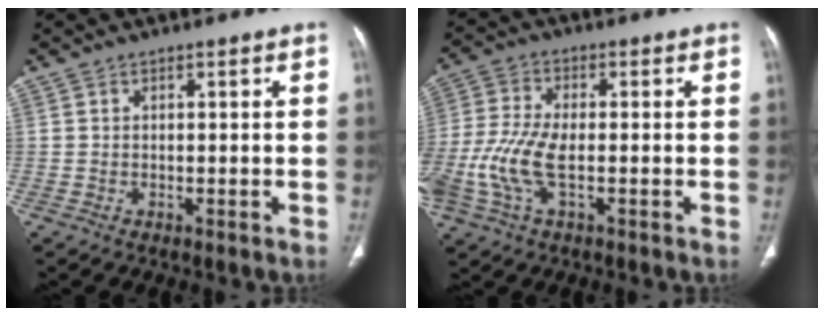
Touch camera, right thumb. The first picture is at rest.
{"total": 11.2, "force": [-2.7, 5.1, 9.6], "torque": [-0.234, 0.011, -0.053]}